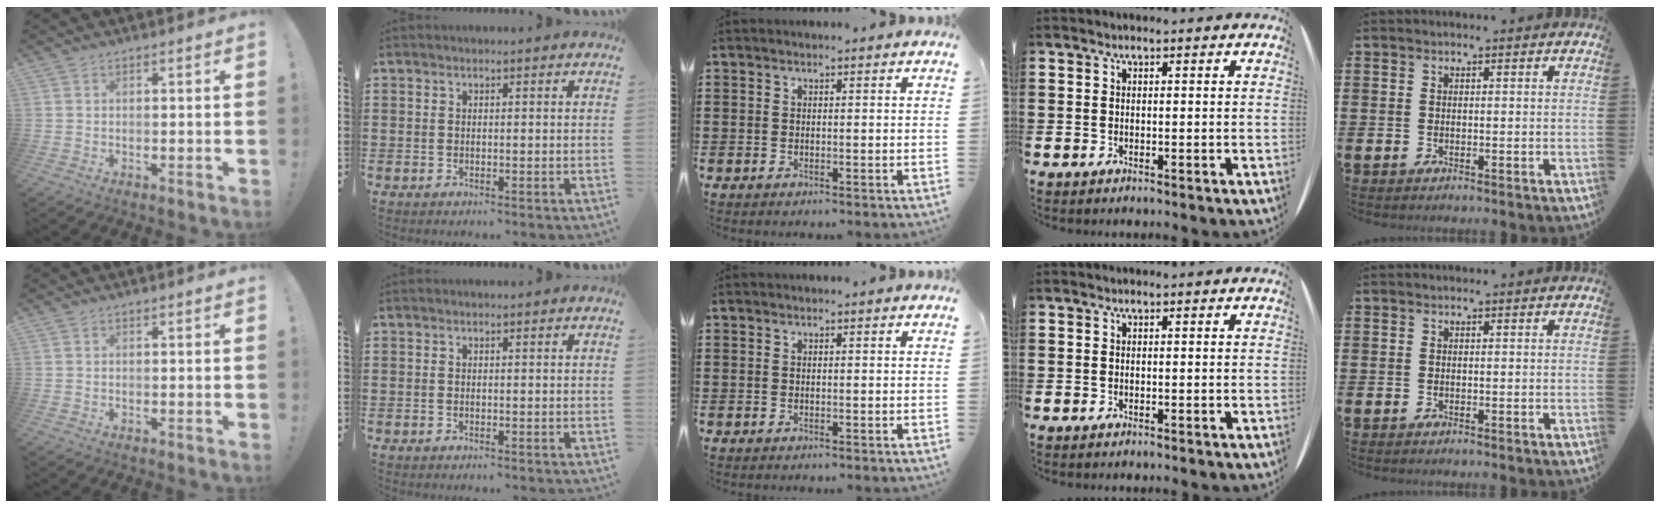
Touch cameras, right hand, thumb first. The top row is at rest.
{}